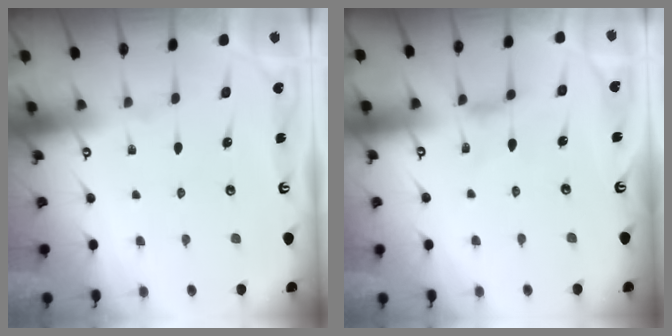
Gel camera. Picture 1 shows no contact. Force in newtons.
{"total": 1.1, "press": 1.0, "slide": 0.3}